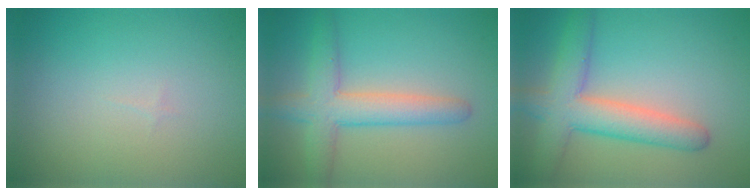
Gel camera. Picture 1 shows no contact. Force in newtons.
{"total": 4.7, "press": 4.7, "slide": 0.2}
{"total": 6.0, "press": 6.0, "slide": 0.4}